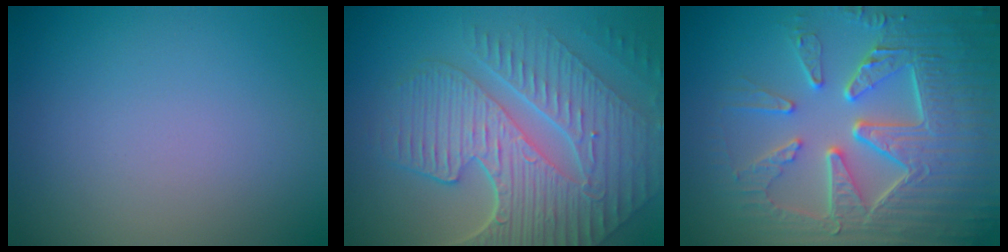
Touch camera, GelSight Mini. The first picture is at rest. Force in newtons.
{"total": 9.9, "press": 6.7, "slide": 7.3}
{"total": 8.9, "press": 6.5, "slide": 6.1}